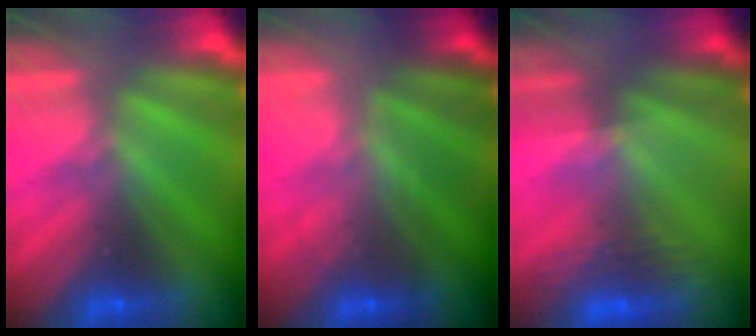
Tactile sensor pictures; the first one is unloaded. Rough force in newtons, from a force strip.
{"total": 2.0}
{"total": 2.8}